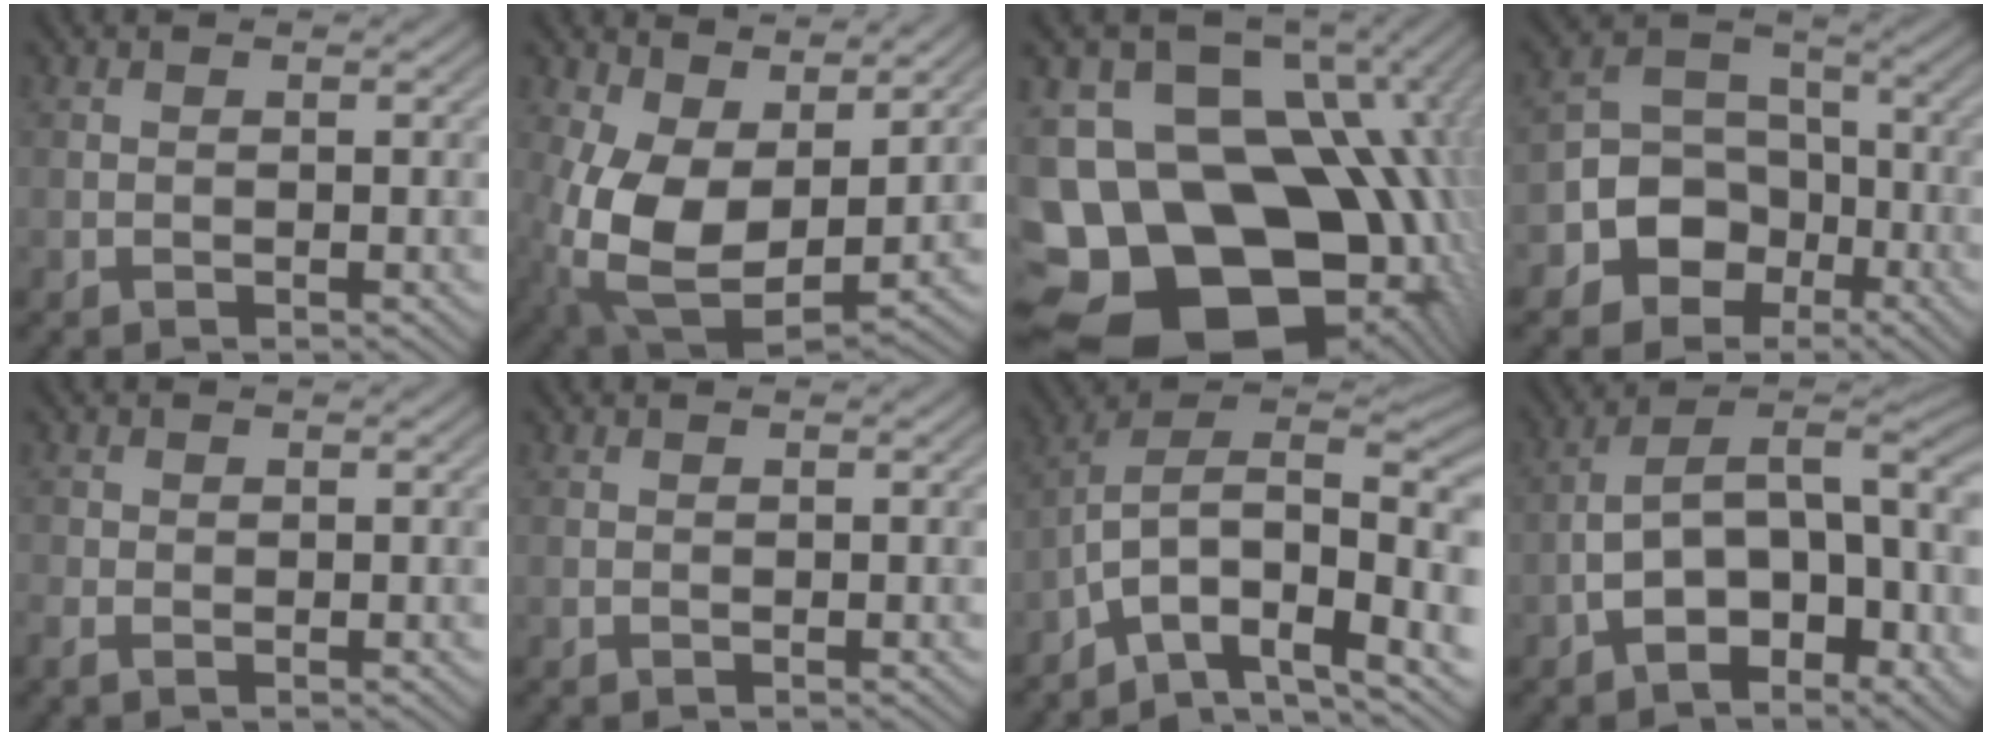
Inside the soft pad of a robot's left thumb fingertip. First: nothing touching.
{"total": 12.0, "force": [2.2, 7.0, 9.5], "torque": [-0.215, -0.010, 0.038]}
{"total": 22.2, "force": [-5.3, 15.8, 14.7], "torque": [-0.281, -0.003, -0.057]}
{"total": 8.9, "force": [-4.1, 7.0, 3.8], "torque": [-0.076, -0.008, -0.094]}
{"total": 1.6, "force": [-0.6, 1.2, 0.9], "torque": [-0.023, -0.003, -0.014]}
{"total": 0.0}
{"total": 13.4, "force": [-5.3, 7.4, 9.9], "torque": [-0.172, -0.004, -0.109]}
{"total": 13.9, "force": [-3.5, 7.4, 11.2], "torque": [-0.179, 0.007, -0.060]}